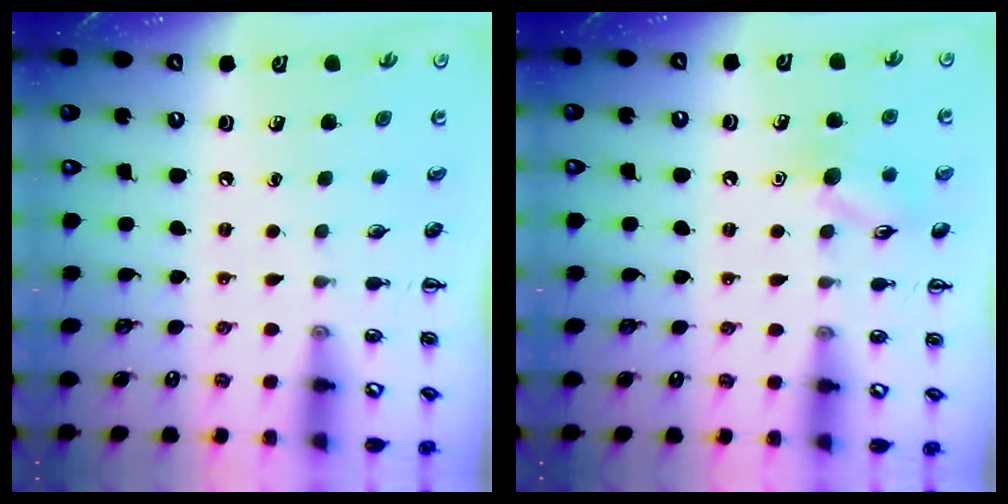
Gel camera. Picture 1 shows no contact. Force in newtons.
{"total": 9.1, "press": 9.0, "slide": 0.9}